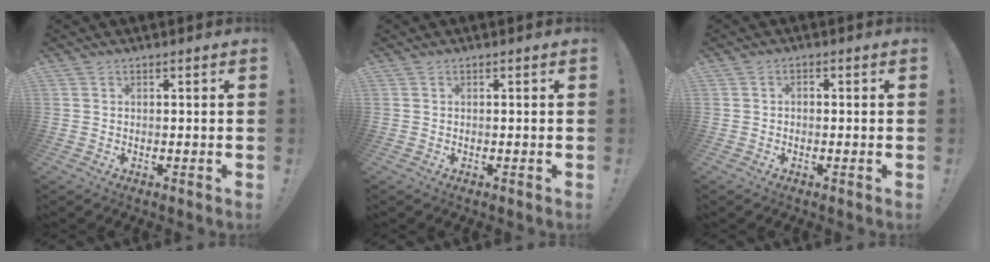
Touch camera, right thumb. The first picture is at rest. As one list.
[{"total": 0.0}, {"total": 1.3, "force": [-0.9, 0.7, 0.6], "torque": [-0.013, 0.005, -0.016]}]